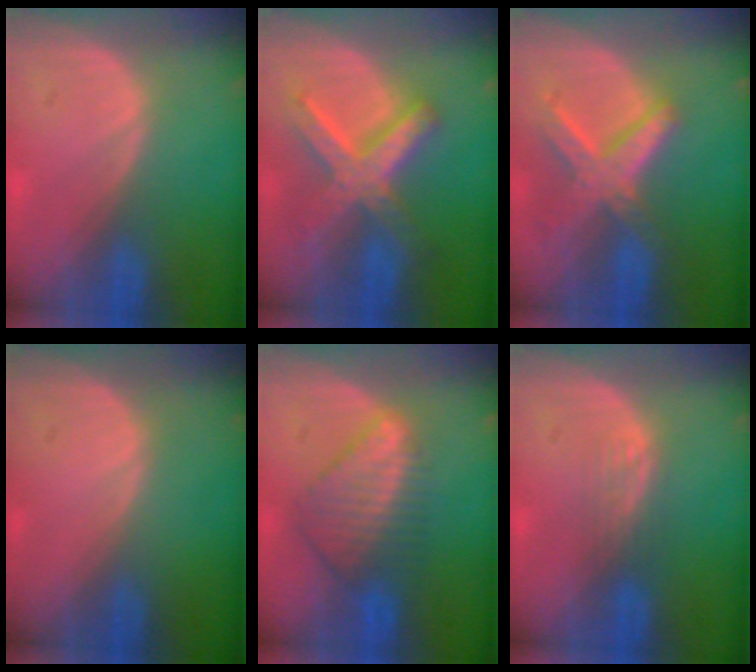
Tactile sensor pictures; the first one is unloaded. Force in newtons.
{"total": 9.0, "press": 9.0, "slide": 0.6}
{"total": 8.2, "press": 7.0, "slide": 4.2}
{"total": 0.0}
{"total": 7.7, "press": 7.0, "slide": 3.2}
{"total": 2.4, "press": 2.3, "slide": 0.4}